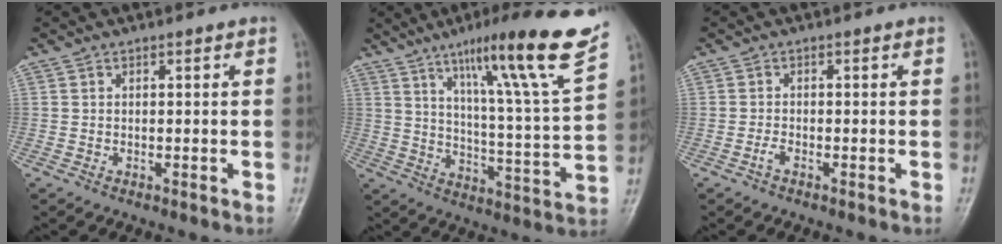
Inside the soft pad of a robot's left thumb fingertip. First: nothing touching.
{"total": 20.5, "force": [13.2, 0.7, 15.8], "torque": [-0.215, -0.063, 0.198]}
{"total": 1.1, "force": [-0.7, 0.4, 0.7], "torque": [-0.017, 0.001, -0.016]}